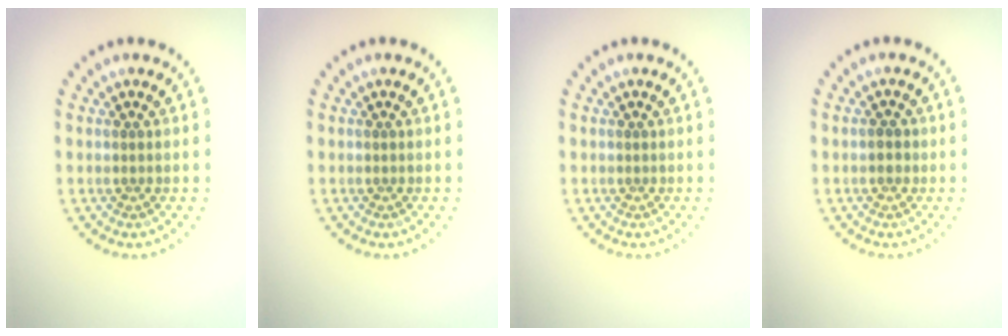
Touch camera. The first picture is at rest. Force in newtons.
{"total": 0.0}
{"total": 0.0}
{"total": 1.1, "press": 1.1, "slide": 0.0}